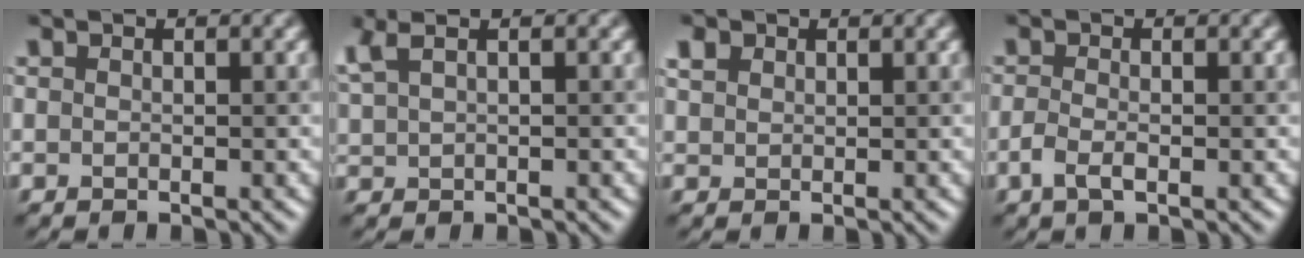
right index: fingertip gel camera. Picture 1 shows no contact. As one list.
[{"total": 2.6, "force": [1.9, 0.9, 1.6], "torque": [-0.027, 0.017, 0.038]}, {"total": 1.5, "force": [1.2, 0.9, 0.1], "torque": [0.002, 0.011, 0.023]}, {"total": 1.4, "force": [-0.4, 0.6, 1.1], "torque": [-0.025, 0.005, -0.015]}]